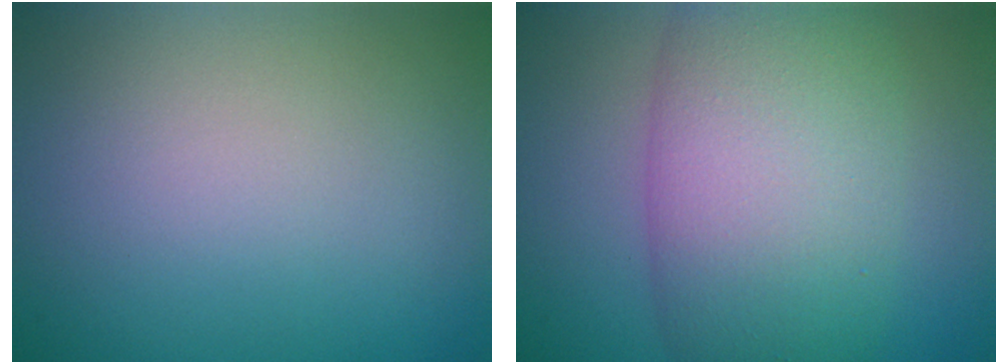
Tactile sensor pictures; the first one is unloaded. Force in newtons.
{"total": 10.9, "press": 10.9, "slide": 0.4}